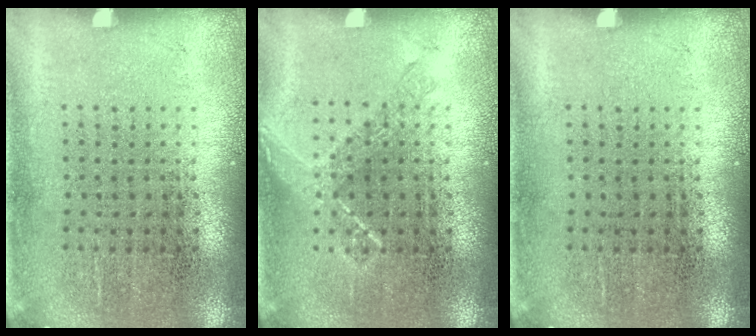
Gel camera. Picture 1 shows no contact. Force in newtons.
{"total": 1.0, "press": 0.9, "slide": 0.2}
{"total": 0.0}